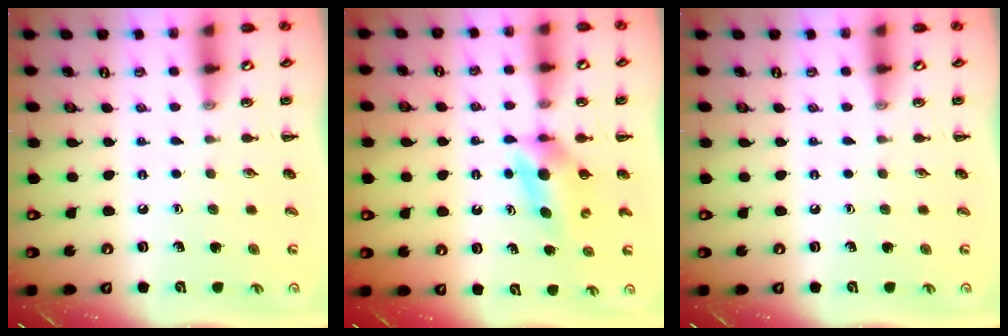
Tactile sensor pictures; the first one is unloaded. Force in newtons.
{"total": 4.5, "press": 4.4, "slide": 0.5}
{"total": 0.0}